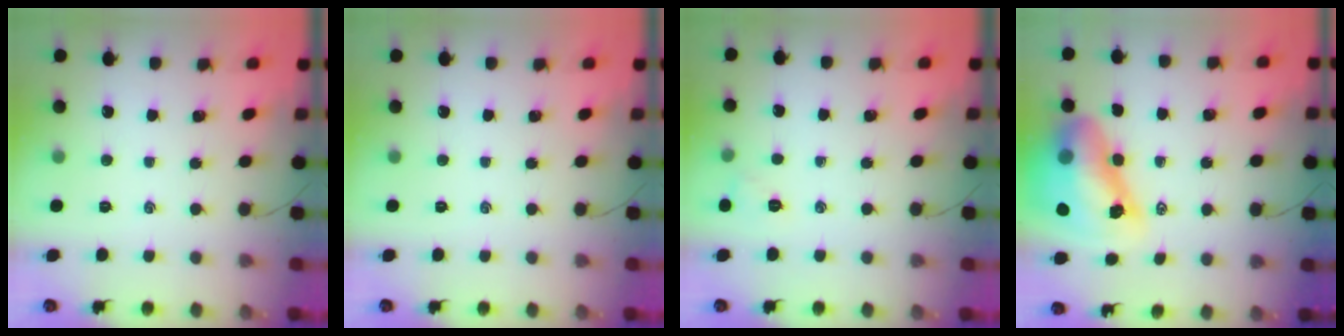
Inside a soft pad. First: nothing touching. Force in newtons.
{"total": 0.0}
{"total": 5.1, "press": 5.0, "slide": 1.2}
{"total": 17.7, "press": 17.0, "slide": 5.0}